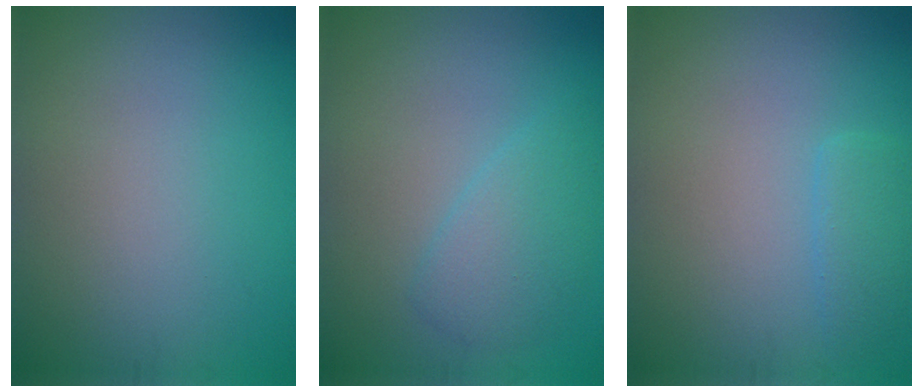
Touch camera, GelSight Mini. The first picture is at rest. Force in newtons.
{"total": 2.7, "press": 2.7, "slide": 0.2}
{"total": 1.8, "press": 1.8, "slide": 0.2}